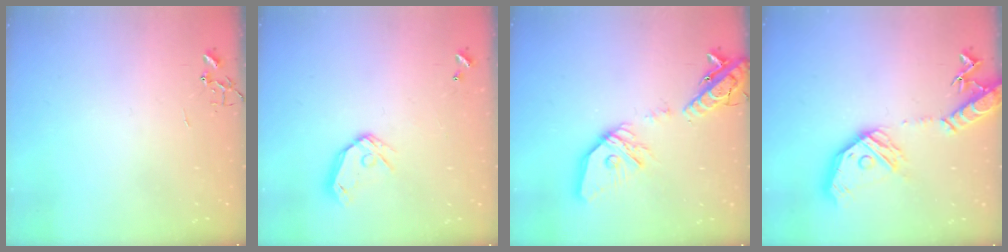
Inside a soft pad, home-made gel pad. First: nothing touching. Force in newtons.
{"total": 10.4, "press": 10.2, "slide": 1.6}
{"total": 21.4, "press": 21.2, "slide": 3.5}
{"total": 21.3, "press": 21.1, "slide": 3.1}